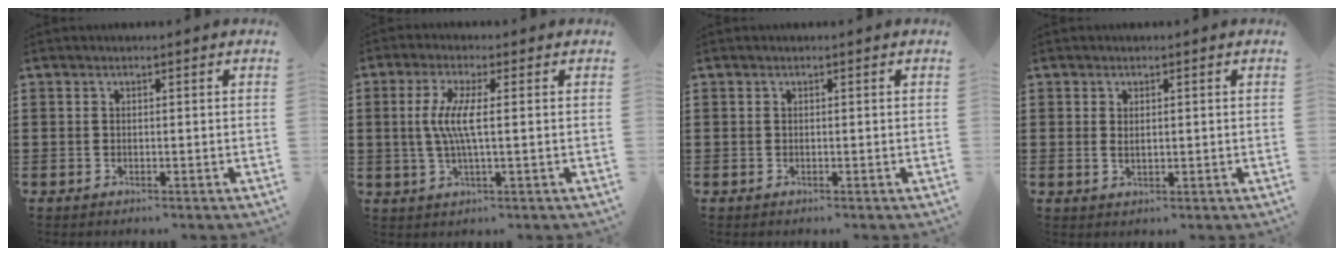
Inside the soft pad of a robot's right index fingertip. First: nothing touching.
{"total": 5.7, "force": [0.2, 0.7, 5.6], "torque": [-0.125, -0.011, -0.007]}
{"total": 0.0}
{"total": 1.2, "force": [0.5, 0.6, 0.8], "torque": [-0.017, 0.006, 0.008]}